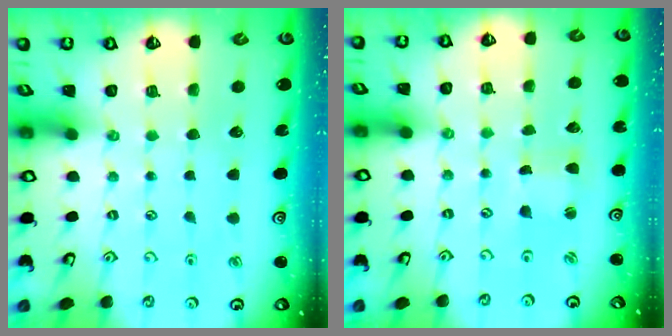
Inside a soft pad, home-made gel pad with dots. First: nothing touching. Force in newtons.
{"total": 0.6, "press": 0.5, "slide": 0.2}